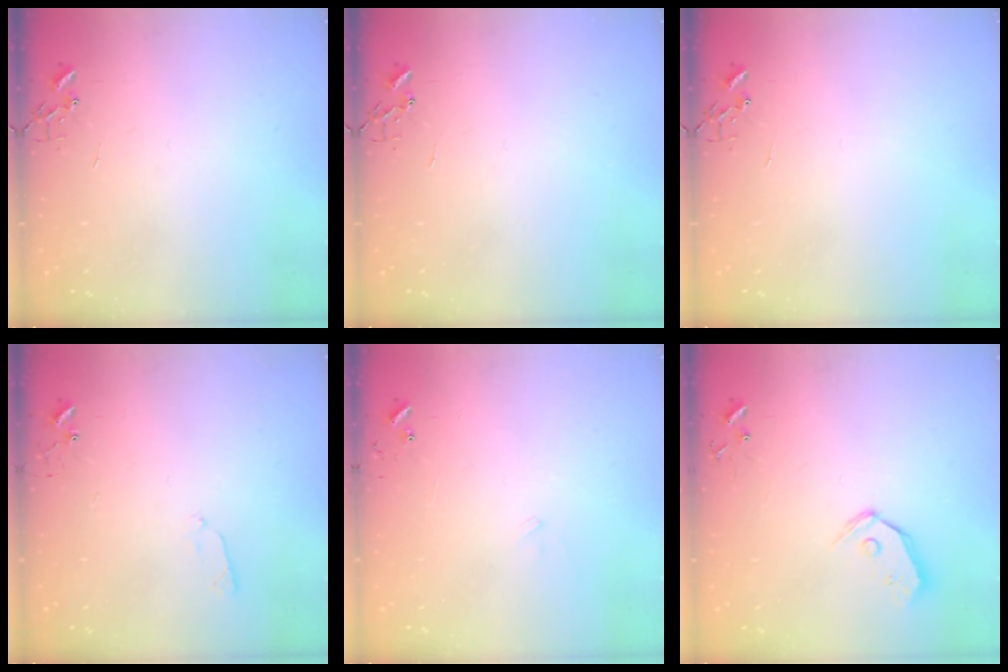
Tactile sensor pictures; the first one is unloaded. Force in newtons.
{"total": 0.0}
{"total": 0.0}
{"total": 4.4, "press": 4.4, "slide": 0.5}
{"total": 5.8, "press": 5.8, "slide": 0.5}
{"total": 7.7, "press": 7.6, "slide": 0.9}